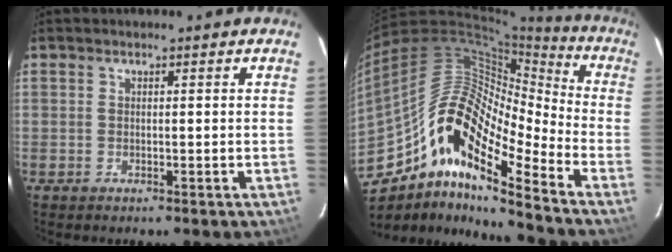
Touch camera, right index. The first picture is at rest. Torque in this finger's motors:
{"motor_torque": [0.55, -0.48, 0.73, 0.14]}